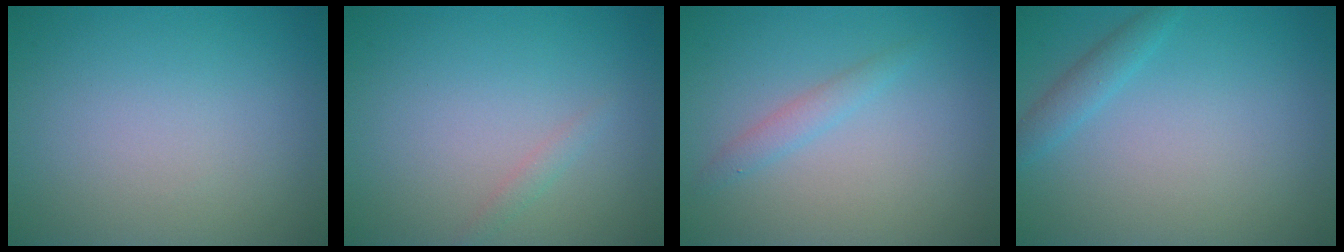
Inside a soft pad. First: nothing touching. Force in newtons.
{"total": 0.8, "press": 0.8, "slide": 0.0}
{"total": 1.4, "press": 1.4, "slide": 0.1}
{"total": 1.5, "press": 1.5, "slide": 0.1}